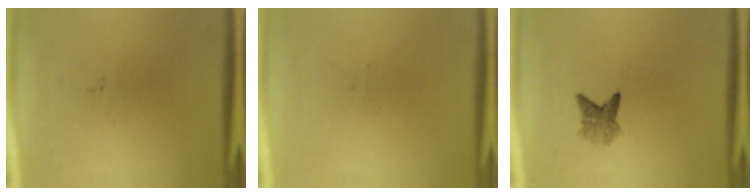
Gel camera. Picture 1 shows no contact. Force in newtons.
{"total": 0.0}
{"total": 2.6}